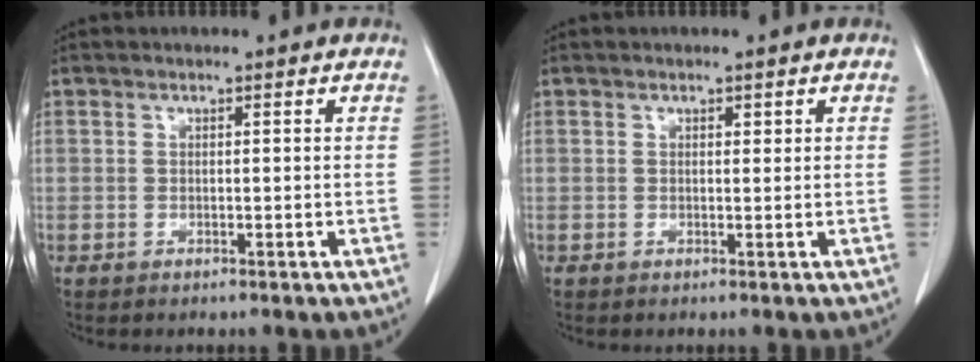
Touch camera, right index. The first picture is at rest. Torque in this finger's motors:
{"motor_torque": [0.01, -0.01, -0.02, -0.01]}